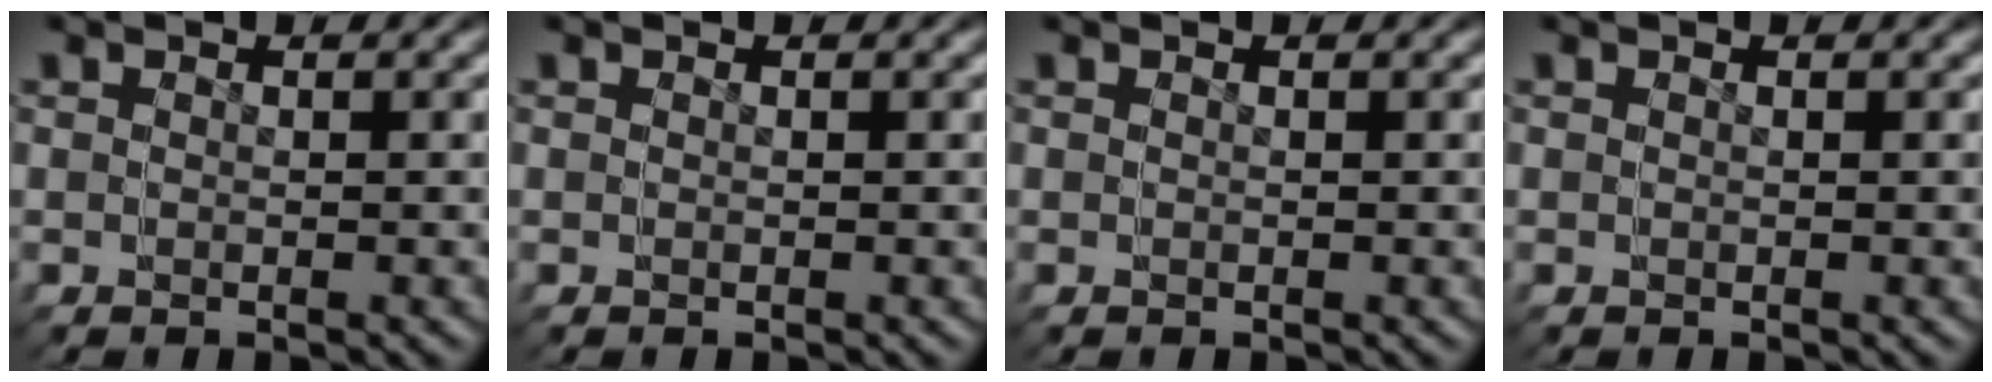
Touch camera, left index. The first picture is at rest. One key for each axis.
{"total": 0.0}
{"total": 0.0}
{"total": 0.0}